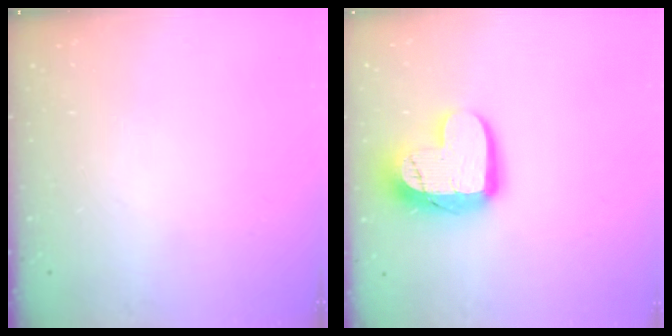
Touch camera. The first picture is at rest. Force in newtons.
{"total": 15.1, "press": 15.1, "slide": 1.3}